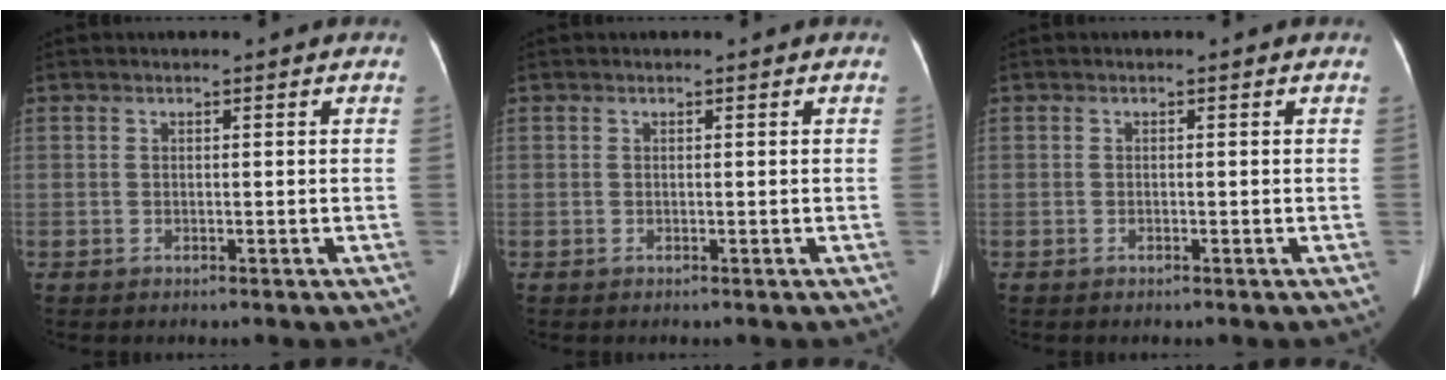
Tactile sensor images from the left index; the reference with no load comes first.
{"total": 0.0}
{"total": 0.0}